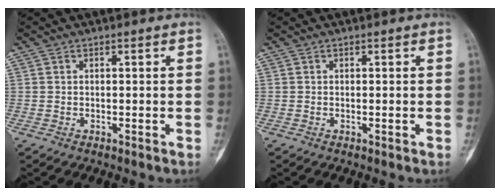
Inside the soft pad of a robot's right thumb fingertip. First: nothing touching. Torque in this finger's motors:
{"motor_torque": [0.29, 0.02, -0.14, 0.04, 0.03]}